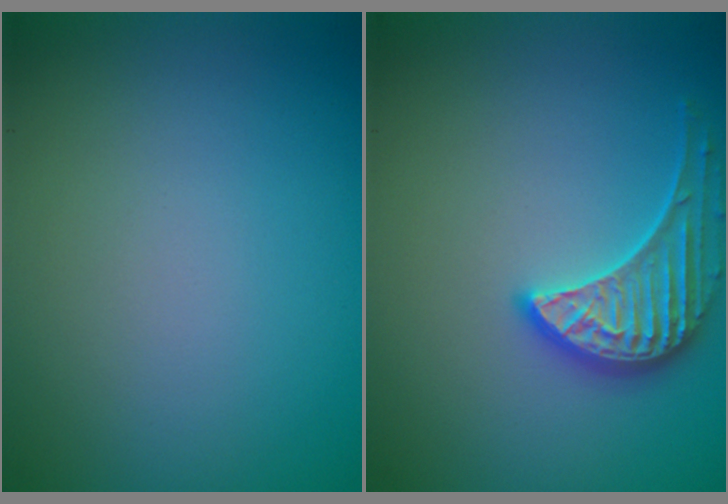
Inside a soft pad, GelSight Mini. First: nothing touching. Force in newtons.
{"total": 3.3, "press": 3.2, "slide": 0.9}